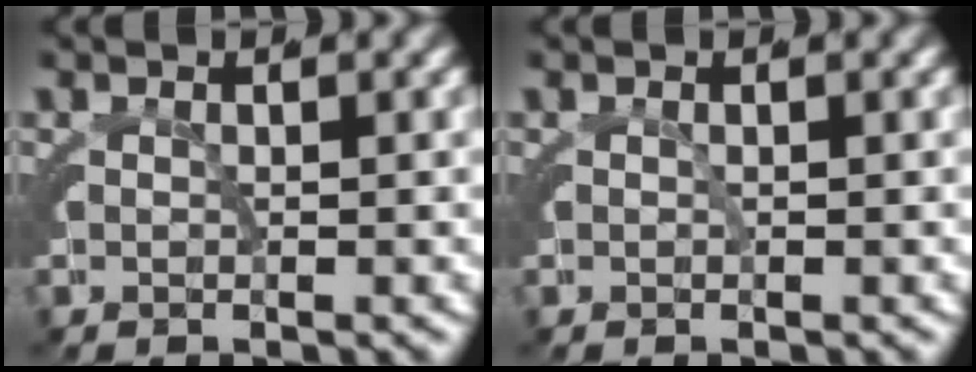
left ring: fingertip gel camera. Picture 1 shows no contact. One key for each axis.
{"total": 0.0}